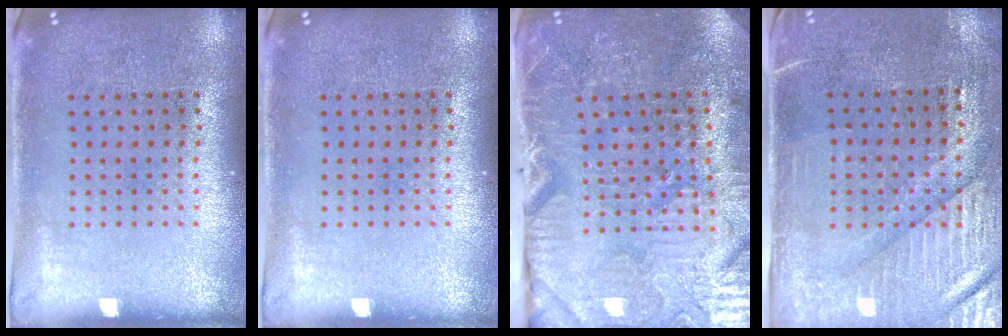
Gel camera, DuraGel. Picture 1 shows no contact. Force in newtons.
{"total": 0.0}
{"total": 3.9, "press": 3.8, "slide": 0.5}
{"total": 3.5, "press": 3.2, "slide": 1.4}